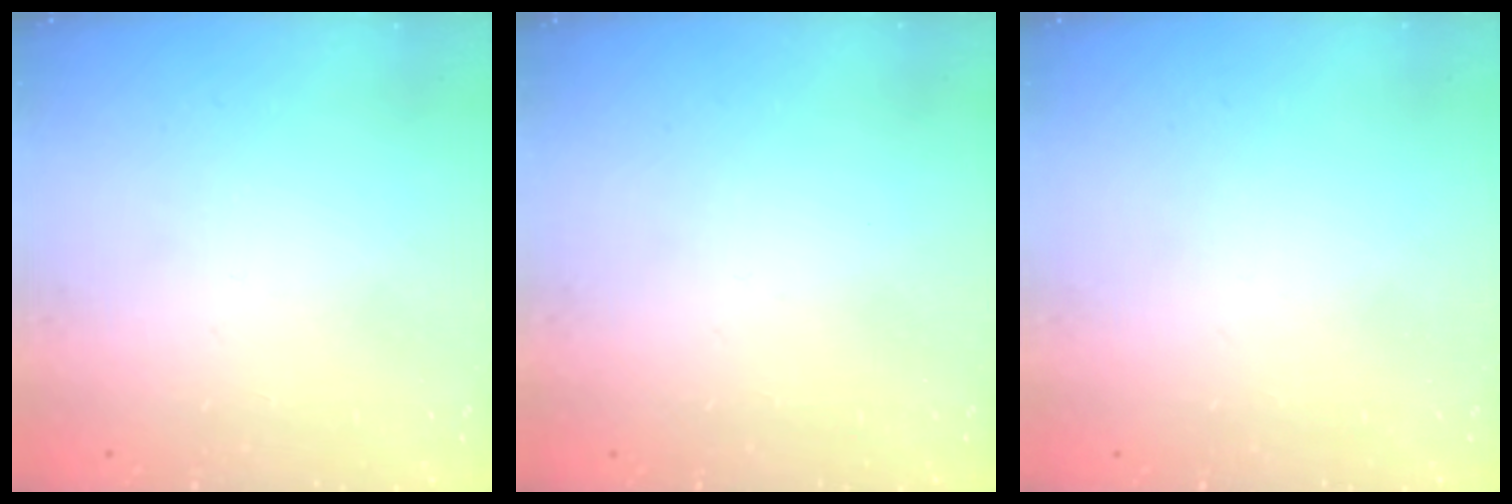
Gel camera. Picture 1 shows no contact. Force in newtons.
{"total": 0.0}
{"total": 0.0}